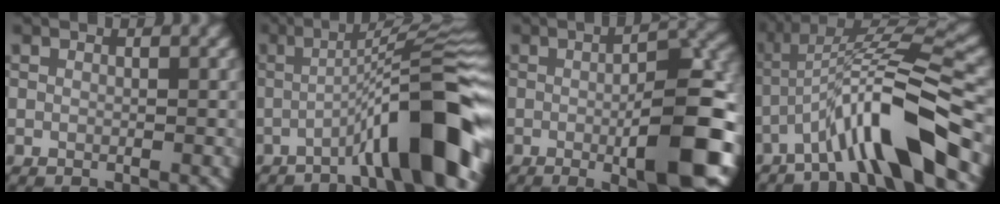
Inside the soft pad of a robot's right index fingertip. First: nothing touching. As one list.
[{"total": 10.2, "force": [-4.4, 1.2, 9.1], "torque": [-0.121, 0.029, -0.072]}, {"total": 11.2, "force": [-2.7, 2.8, 10.5], "torque": [-0.135, 0.002, -0.042]}, {"total": 9.5, "force": [-5.1, 1.3, 7.8], "torque": [-0.130, 0.020, -0.092]}]